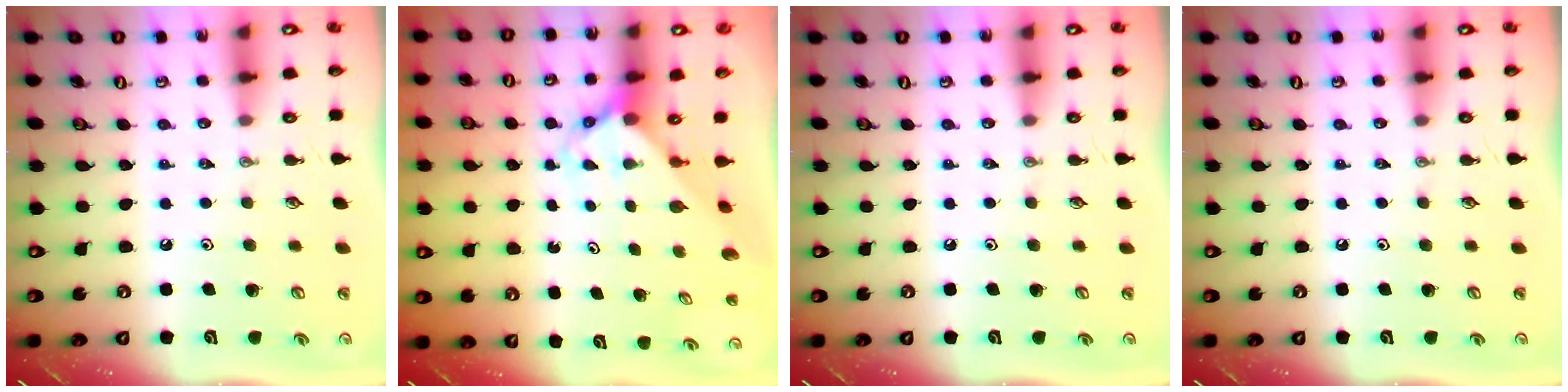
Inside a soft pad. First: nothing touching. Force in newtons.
{"total": 3.5, "press": 3.4, "slide": 0.3}
{"total": 0.0}
{"total": 0.0}